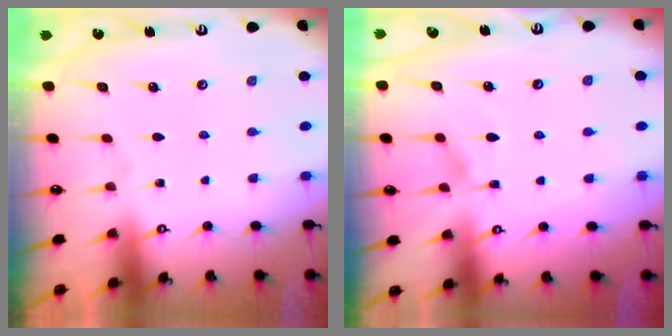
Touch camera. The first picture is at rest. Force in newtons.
{"total": 5.4, "press": 5.4, "slide": 0.5}